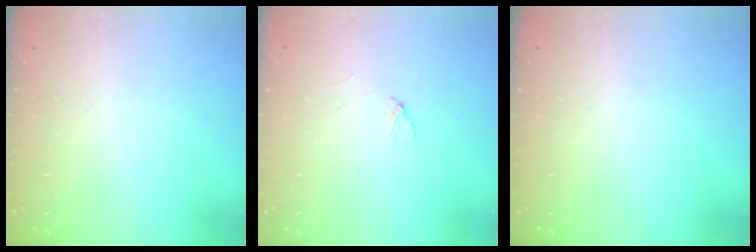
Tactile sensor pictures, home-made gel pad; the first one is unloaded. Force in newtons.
{"total": 2.6, "press": 2.6, "slide": 0.2}
{"total": 0.0}